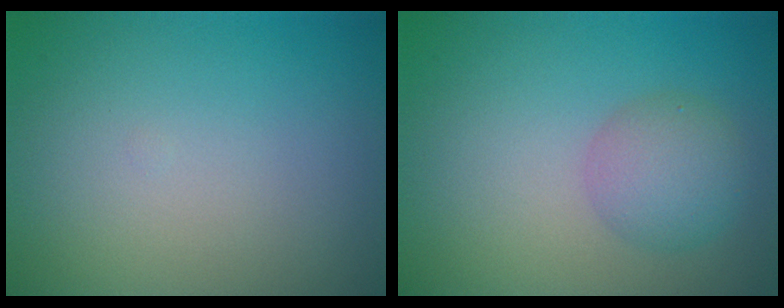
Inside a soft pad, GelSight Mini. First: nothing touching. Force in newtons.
{"total": 3.1, "press": 3.1, "slide": 0.1}